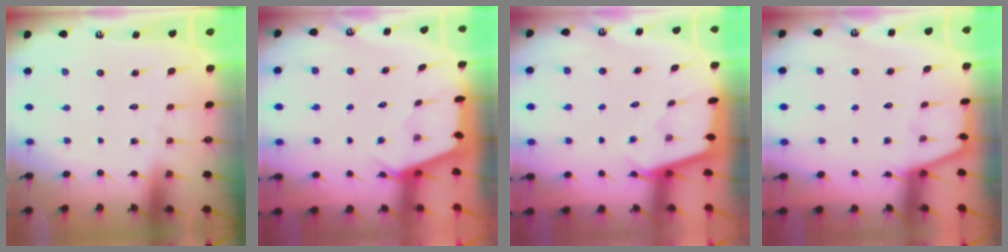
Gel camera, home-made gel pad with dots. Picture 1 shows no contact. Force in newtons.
{"total": 2.4, "press": 2.4, "slide": 0.3}
{"total": 1.8, "press": 1.8, "slide": 0.2}
{"total": 1.2, "press": 1.2, "slide": 0.3}